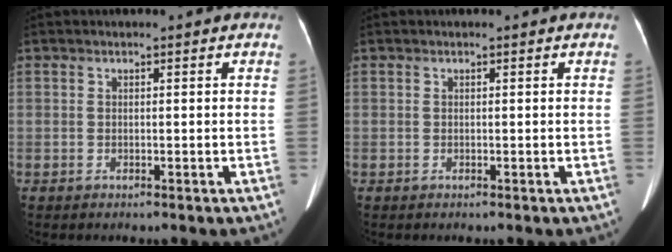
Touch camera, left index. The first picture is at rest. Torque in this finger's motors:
{"motor_torque": [0.02, 0.08, 0.00, 0.00]}